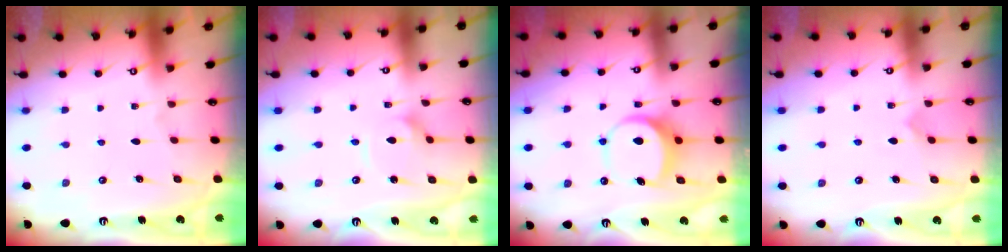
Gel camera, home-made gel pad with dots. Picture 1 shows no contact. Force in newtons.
{"total": 2.7, "press": 2.7, "slide": 0.3}
{"total": 7.8, "press": 7.8, "slide": 0.6}
{"total": 4.6, "press": 4.6, "slide": 0.4}